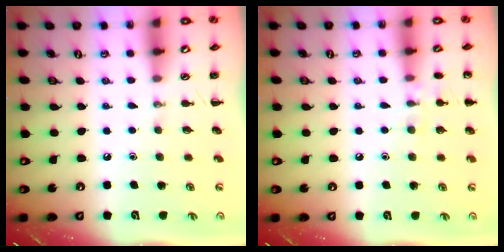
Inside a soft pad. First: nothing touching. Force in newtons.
{"total": 7.1, "press": 6.7, "slide": 2.2}